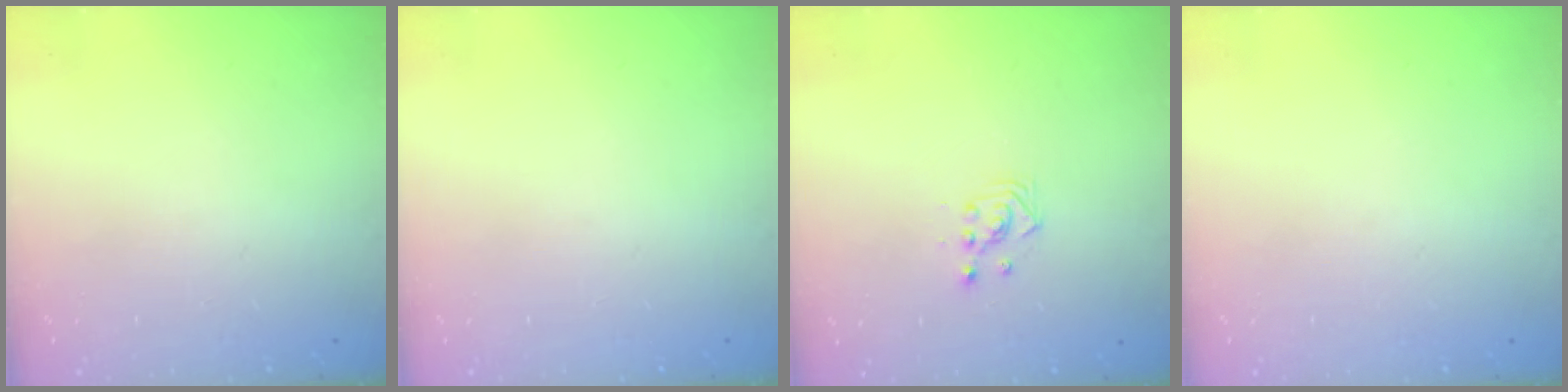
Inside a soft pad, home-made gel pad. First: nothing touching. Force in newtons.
{"total": 0.0}
{"total": 3.4, "press": 3.4, "slide": 0.2}
{"total": 0.0}